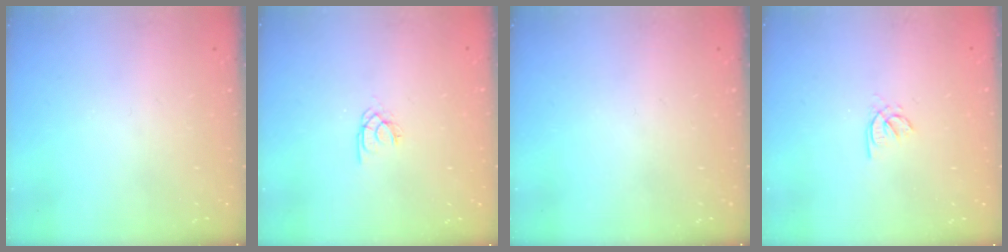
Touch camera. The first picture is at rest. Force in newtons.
{"total": 2.0, "press": 2.0, "slide": 0.2}
{"total": 0.0}
{"total": 1.7, "press": 1.6, "slide": 0.4}